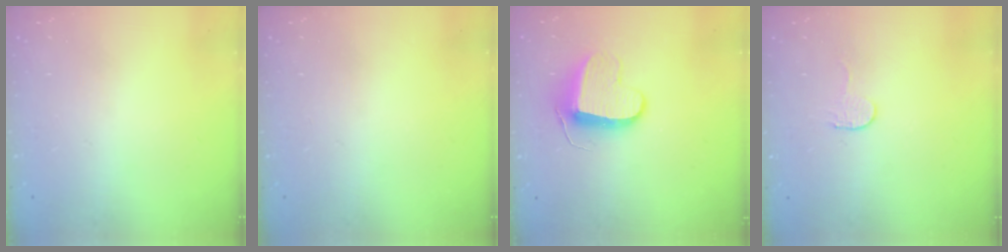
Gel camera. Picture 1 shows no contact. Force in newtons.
{"total": 0.0}
{"total": 9.7, "press": 9.7, "slide": 0.3}
{"total": 2.7, "press": 2.7, "slide": 0.2}